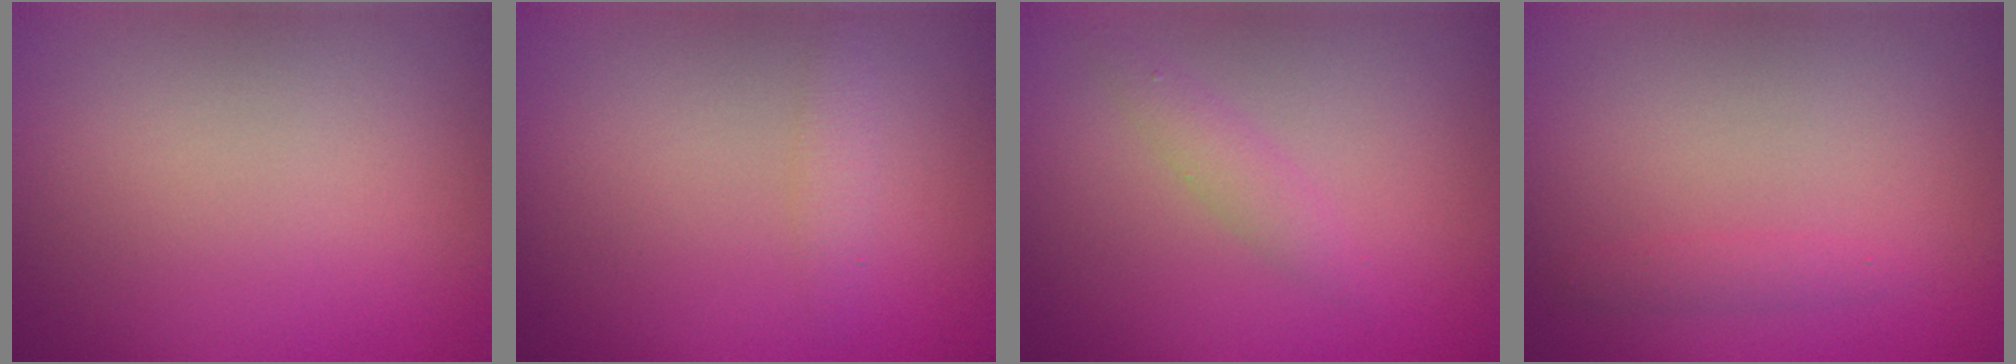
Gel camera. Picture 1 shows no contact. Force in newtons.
{"total": 1.3, "press": 1.3, "slide": 0.0}
{"total": 1.6, "press": 1.6, "slide": 0.1}
{"total": 1.1, "press": 1.1, "slide": 0.1}